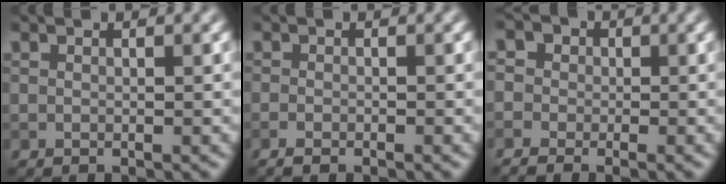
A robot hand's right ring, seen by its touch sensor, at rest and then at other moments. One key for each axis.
{"total": 1.7, "fx": -1.2, "fy": 0.5, "fz": 1.2, "tx": -0.027, "ty": 0.000, "tz": -0.015}
{"total": 3.5, "fx": -1.2, "fy": 2.9, "fz": 1.6, "tx": -0.023, "ty": 0.015, "tz": -0.029}